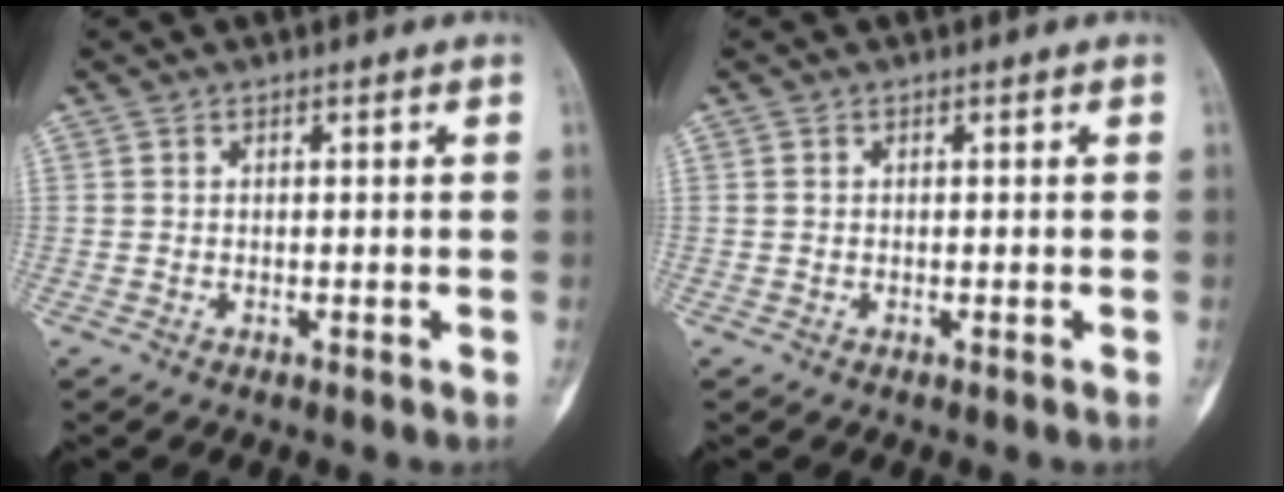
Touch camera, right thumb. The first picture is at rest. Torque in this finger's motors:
{"motor_torque": [-0.22, 0.06, 0.16, 0.05, 0.06]}